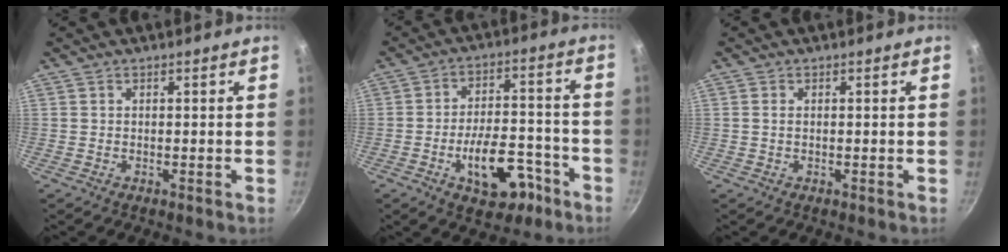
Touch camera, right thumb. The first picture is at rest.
{"total": 13.0, "force": [-6.0, 6.9, 9.2], "torque": [-0.109, 0.051, -0.080]}
{"total": 1.0, "force": [0.1, 0.6, 0.8], "torque": [-0.017, 0.001, 0.001]}